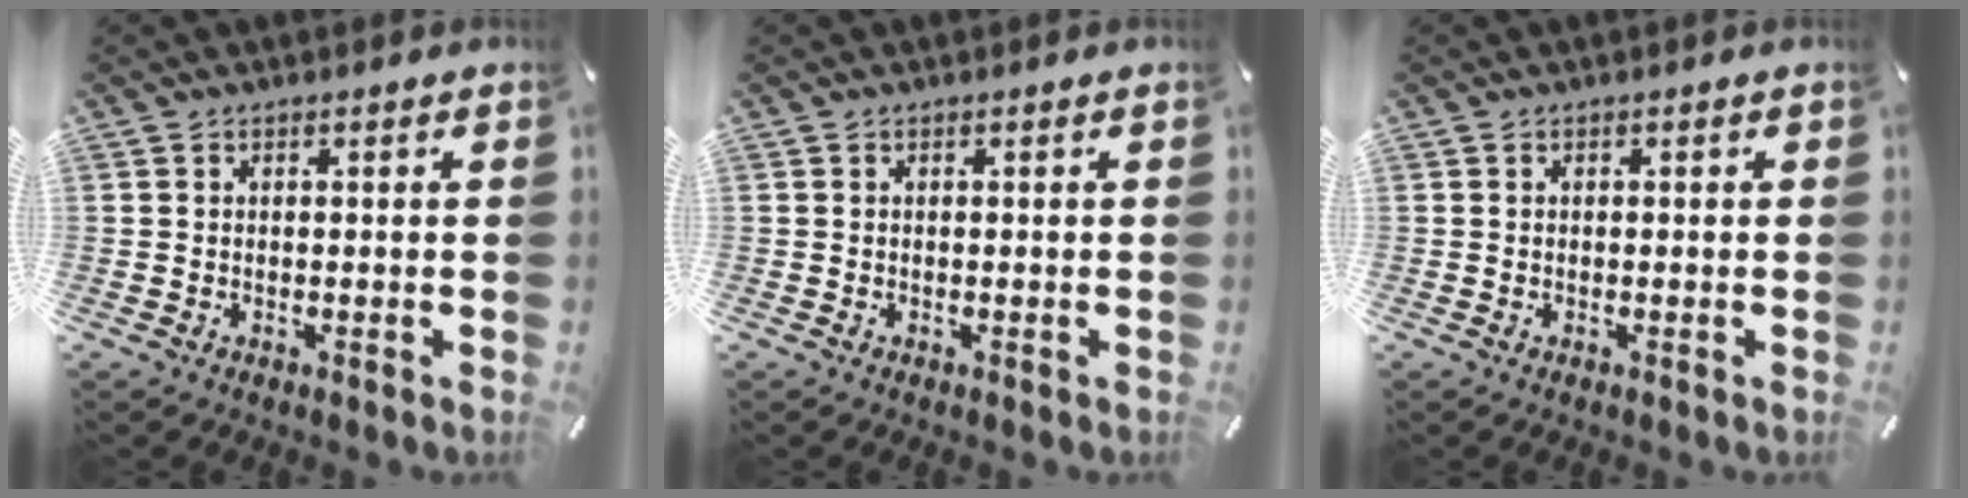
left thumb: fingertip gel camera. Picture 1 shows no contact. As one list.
[{"total": 0.0}, {"total": 0.0}]